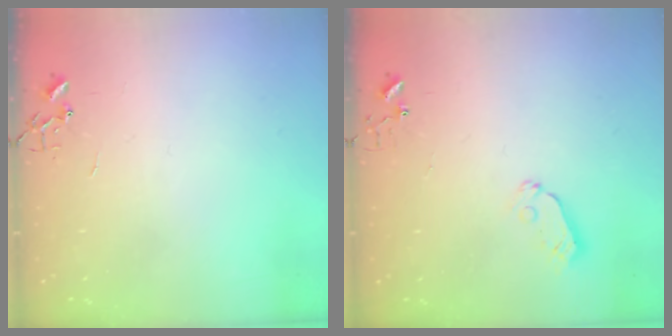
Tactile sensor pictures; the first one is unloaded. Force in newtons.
{"total": 4.1, "press": 4.1, "slide": 0.1}